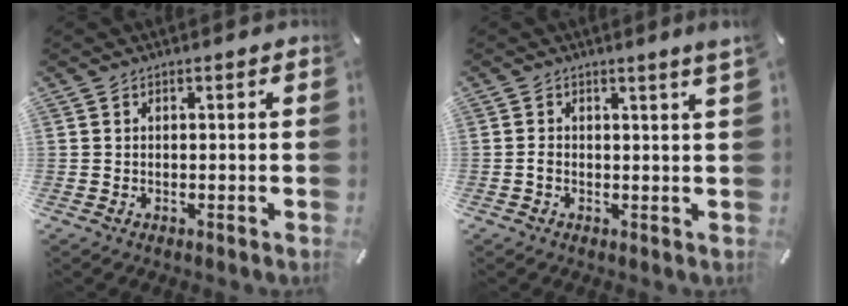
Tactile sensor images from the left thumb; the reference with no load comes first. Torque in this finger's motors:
{"motor_torque": [-0.07, -0.02, 0.38, -0.06, 0.00]}